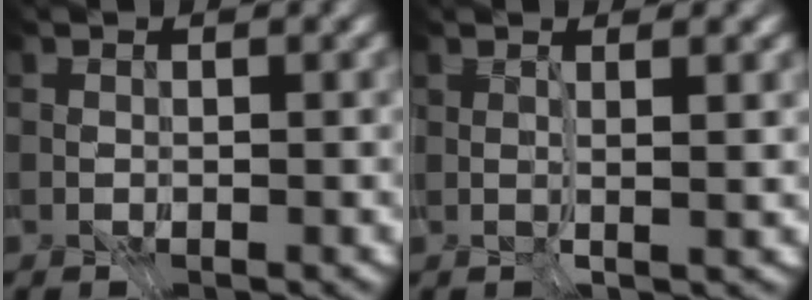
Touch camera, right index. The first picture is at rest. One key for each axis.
{"total": 1.9, "fx": 0.0, "fy": -1.9, "fz": 0.5, "tx": -0.005, "ty": -0.023, "tz": 0.022}